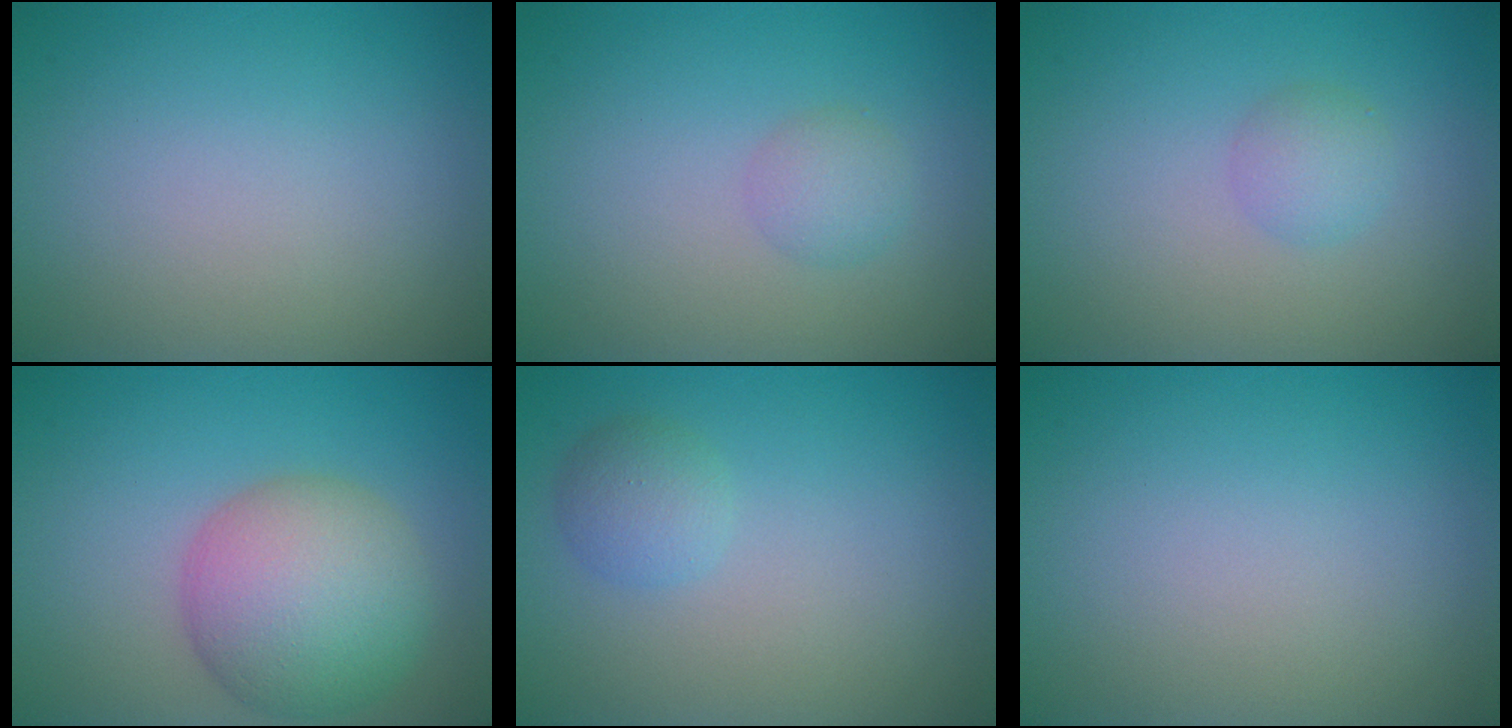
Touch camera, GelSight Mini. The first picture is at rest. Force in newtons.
{"total": 1.6, "press": 1.6, "slide": 0.0}
{"total": 1.7, "press": 1.7, "slide": 0.0}
{"total": 7.6, "press": 7.6, "slide": 0.4}
{"total": 1.8, "press": 1.8, "slide": 0.1}
{"total": 0.0}